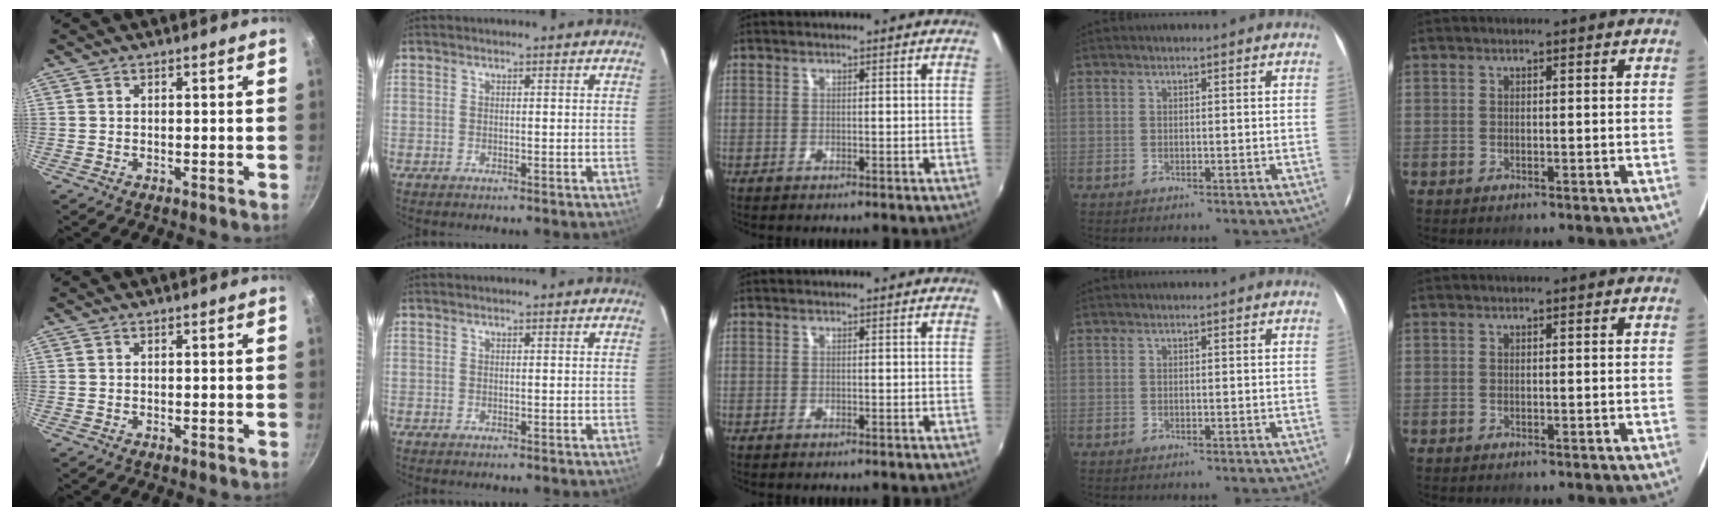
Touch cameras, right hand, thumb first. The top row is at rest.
{}